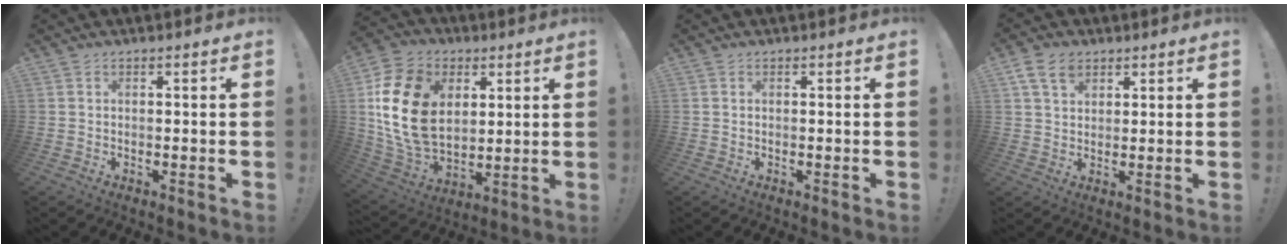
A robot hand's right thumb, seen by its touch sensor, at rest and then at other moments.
{"total": 21.5, "force": [4.5, 15.7, 13.9], "torque": [-0.266, -0.015, 0.088]}
{"total": 0.0}
{"total": 7.0, "force": [3.8, 4.7, 3.6], "torque": [-0.063, -0.006, 0.074]}